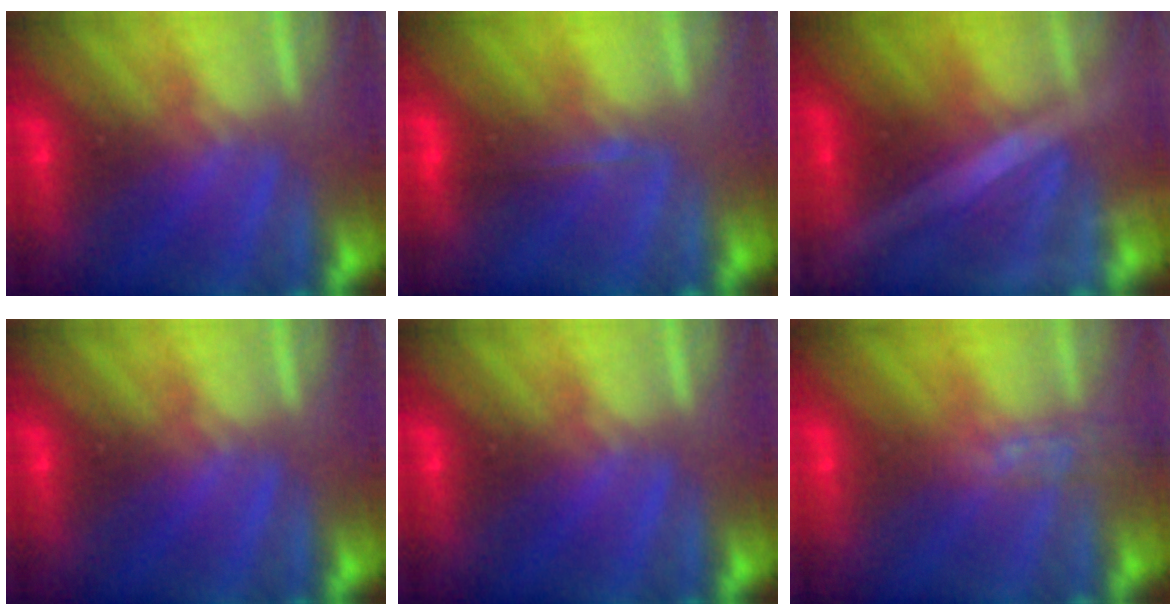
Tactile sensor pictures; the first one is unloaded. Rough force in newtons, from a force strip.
{"total": 1.9}
{"total": 1.2}
{"total": 0.0}
{"total": 0.0}
{"total": 2.8}